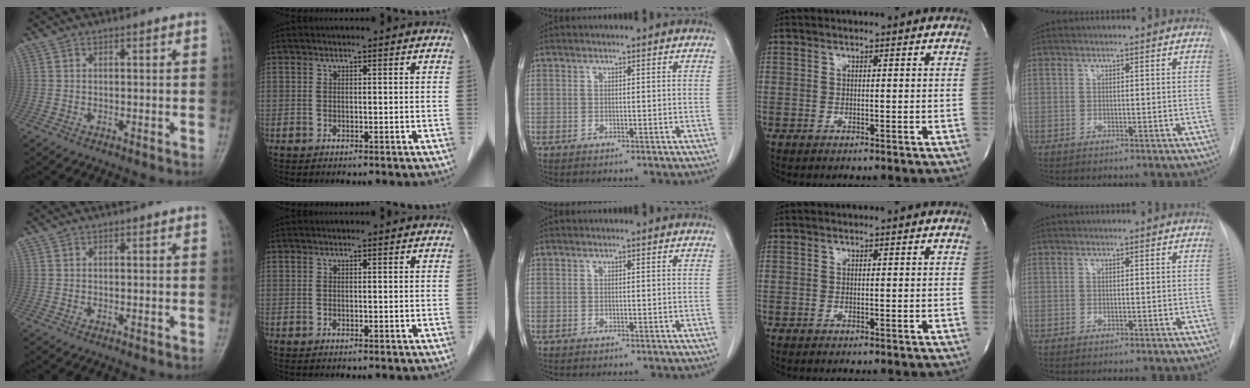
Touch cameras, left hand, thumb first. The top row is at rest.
{}